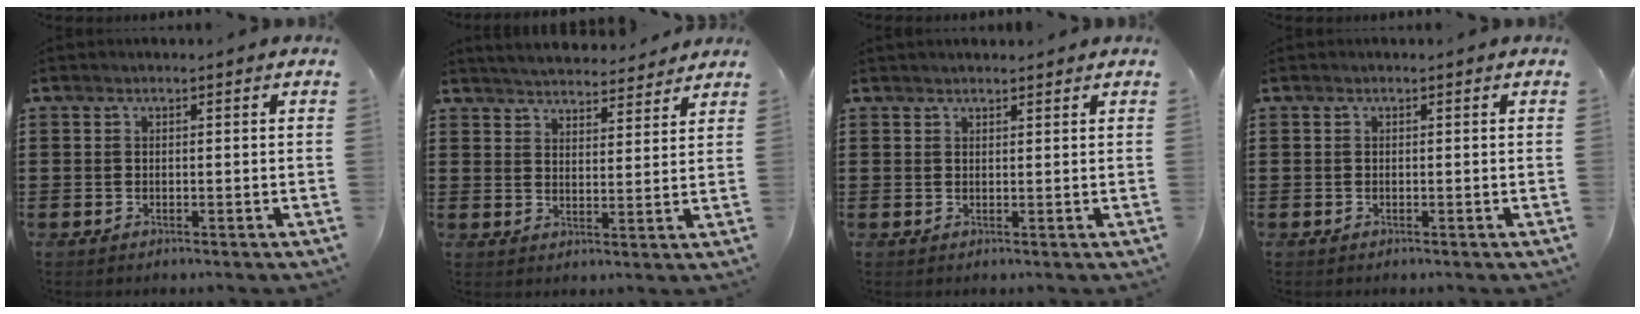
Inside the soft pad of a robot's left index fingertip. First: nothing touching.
{"total": 4.5, "force": [4.4, 0.3, 0.5], "torque": [-0.027, -0.023, 0.079]}
{"total": 1.1, "force": [1.0, 0.2, 0.1], "torque": [-0.003, 0.000, 0.021]}
{"total": 0.0}